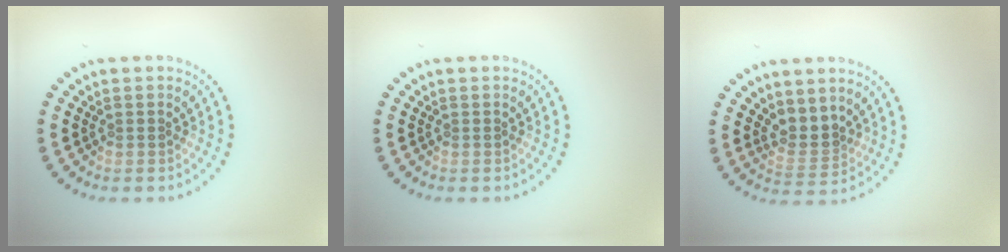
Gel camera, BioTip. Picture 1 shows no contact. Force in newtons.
{"total": 0.0}
{"total": 2.5, "press": 1.9, "slide": 1.6}